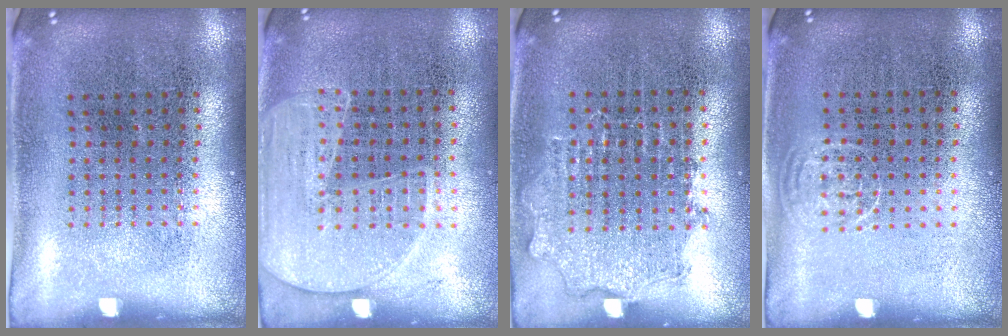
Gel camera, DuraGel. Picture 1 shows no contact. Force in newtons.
{"total": 1.6, "press": 1.4, "slide": 0.8}
{"total": 0.8, "press": 0.8, "slide": 0.3}
{"total": 0.6, "press": 0.4, "slide": 0.4}